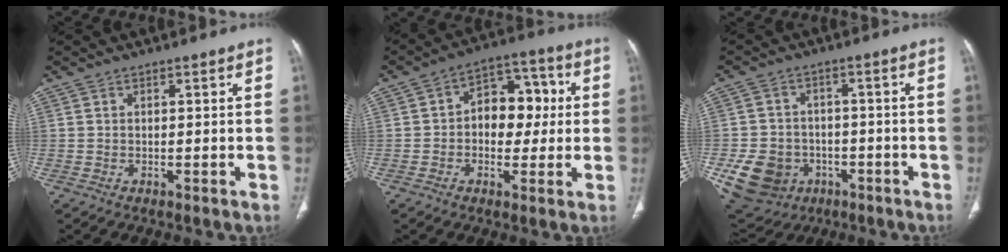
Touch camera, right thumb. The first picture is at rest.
{"total": 11.7, "force": [0.7, 8.1, 8.4], "torque": [-0.078, 0.031, 0.003]}
{"total": 13.1, "force": [-4.3, 11.0, 5.5], "torque": [-0.105, 0.020, -0.052]}